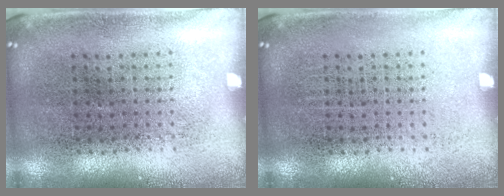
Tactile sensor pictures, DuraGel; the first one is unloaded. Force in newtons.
{"total": 0.0}